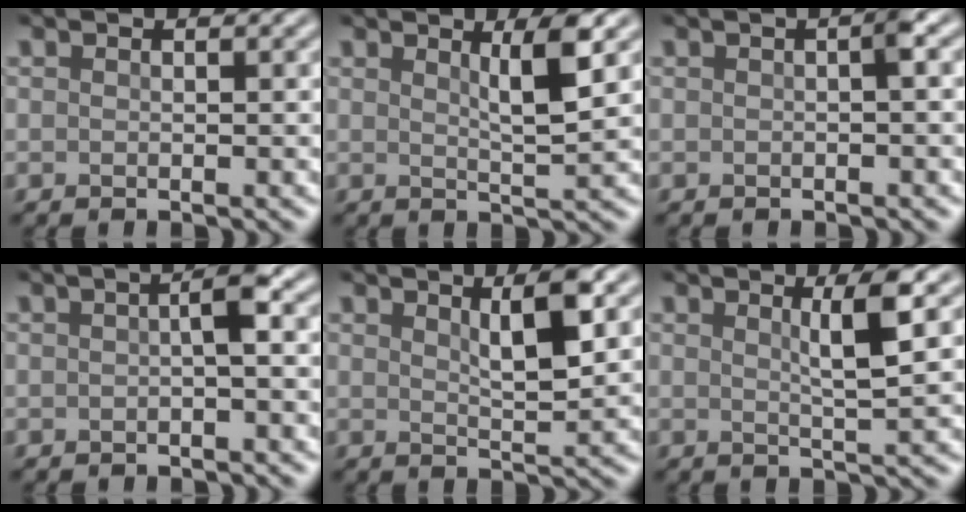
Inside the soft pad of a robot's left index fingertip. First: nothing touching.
{"total": 3.1, "force": [1.4, 0.5, 2.8], "torque": [-0.040, -0.001, 0.023]}
{"total": 1.3, "force": [-0.1, 0.2, 1.3], "torque": [-0.022, 0.008, -0.001]}
{"total": 2.1, "force": [-0.2, 0.3, 2.1], "torque": [-0.036, 0.010, -0.004]}
{"total": 3.7, "force": [1.6, 0.8, 3.2], "torque": [-0.051, -0.001, 0.028]}
{"total": 3.3, "force": [1.2, 0.4, 3.1], "torque": [-0.047, 0.003, 0.019]}